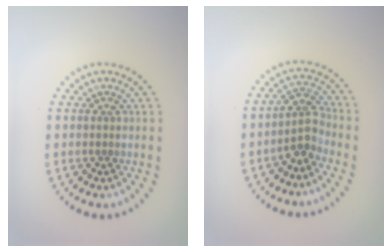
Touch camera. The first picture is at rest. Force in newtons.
{"total": 2.6, "press": 2.0, "slide": 1.7}